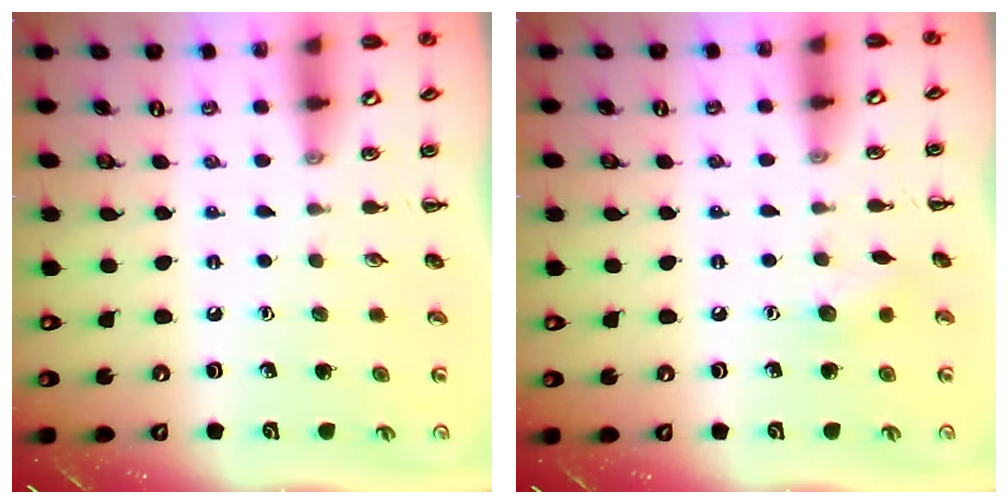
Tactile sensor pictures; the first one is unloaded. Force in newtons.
{"total": 5.8, "press": 5.6, "slide": 1.3}